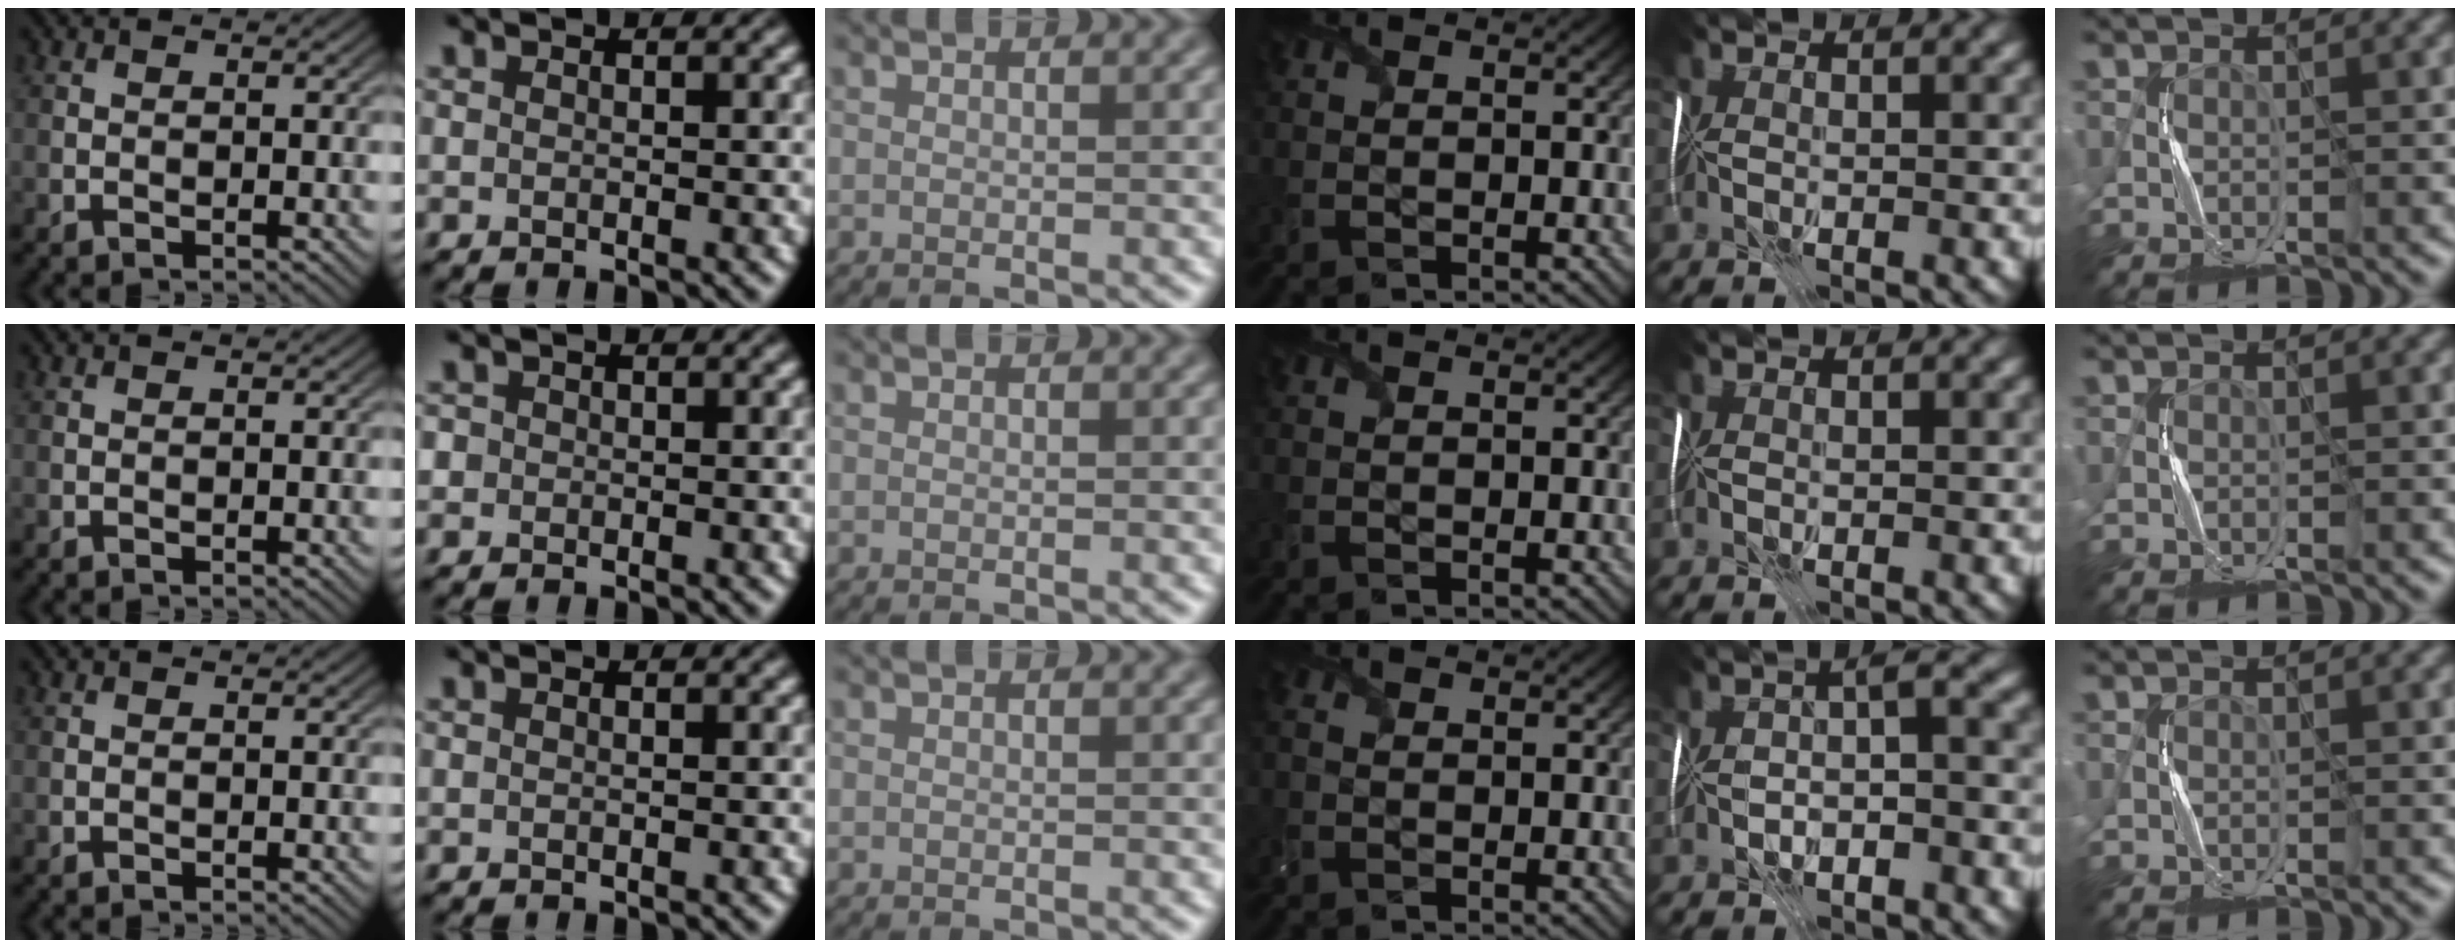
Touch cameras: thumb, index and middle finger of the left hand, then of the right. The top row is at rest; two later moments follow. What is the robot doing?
{"motion": "fold", "object": "plastic wrap"}